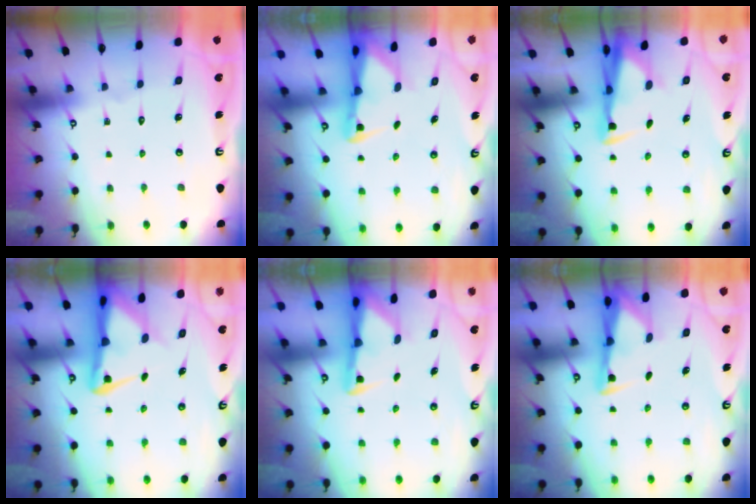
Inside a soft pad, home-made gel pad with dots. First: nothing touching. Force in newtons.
{"total": 2.5, "press": 2.5, "slide": 0.5}
{"total": 3.3, "press": 3.2, "slide": 0.7}
{"total": 5.0, "press": 4.8, "slide": 1.3}
{"total": 3.0, "press": 2.9, "slide": 0.7}
{"total": 2.9, "press": 2.9, "slide": 0.4}